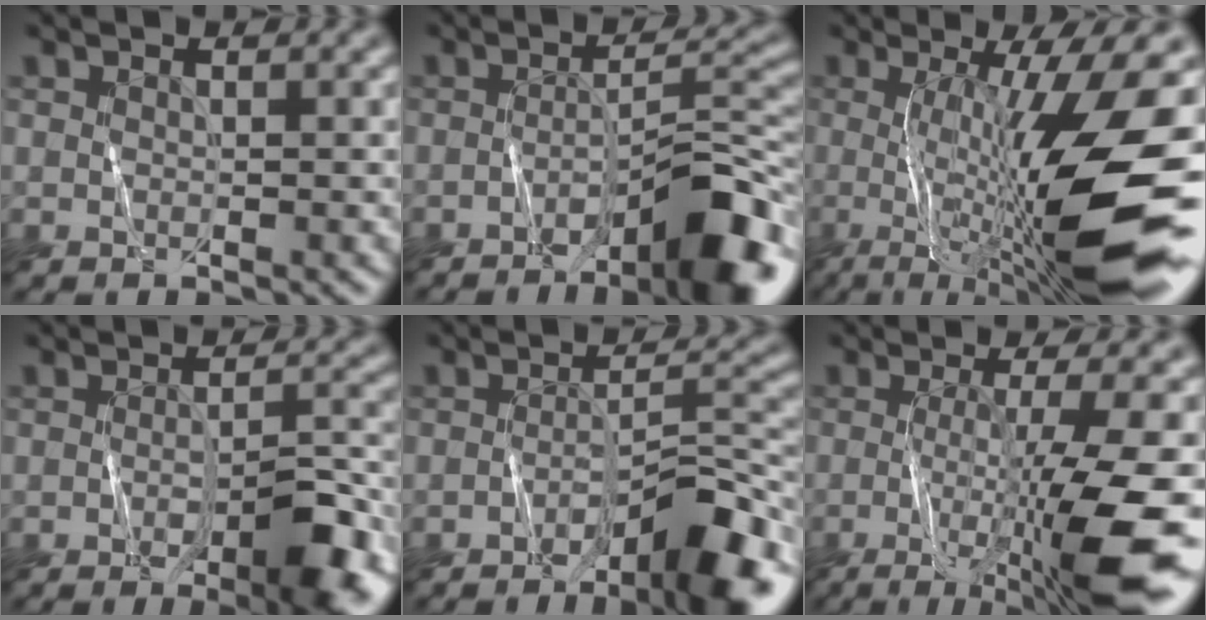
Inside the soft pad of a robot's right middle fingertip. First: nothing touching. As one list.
[{"total": 8.2, "force": [-4.6, 1.6, 6.6], "torque": [-0.095, 0.012, -0.072]}, {"total": 13.2, "force": [-1.3, 3.1, 12.7], "torque": [-0.207, -0.011, -0.020]}, {"total": 7.5, "force": [-3.3, 2.0, 6.4], "torque": [-0.097, -0.006, -0.045]}, {"total": 8.2, "force": [-4.8, 1.5, 6.5], "torque": [-0.094, 0.007, -0.074]}, {"total": 9.9, "force": [-2.5, 1.8, 9.4], "torque": [-0.149, -0.018, -0.041]}]